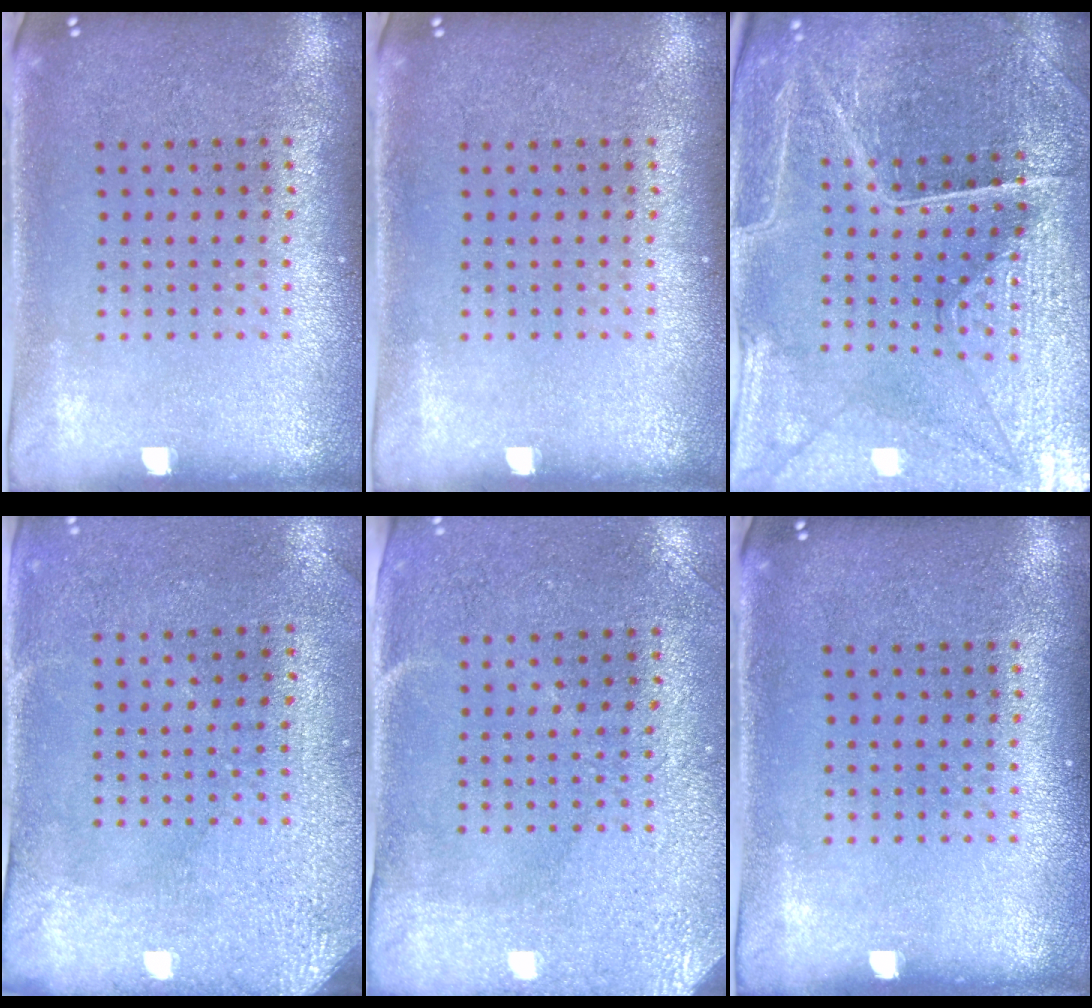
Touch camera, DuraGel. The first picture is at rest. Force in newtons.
{"total": 0.0}
{"total": 4.0, "press": 4.0, "slide": 0.6}
{"total": 3.0, "press": 2.3, "slide": 1.9}
{"total": 2.9, "press": 2.4, "slide": 1.6}
{"total": 0.0}